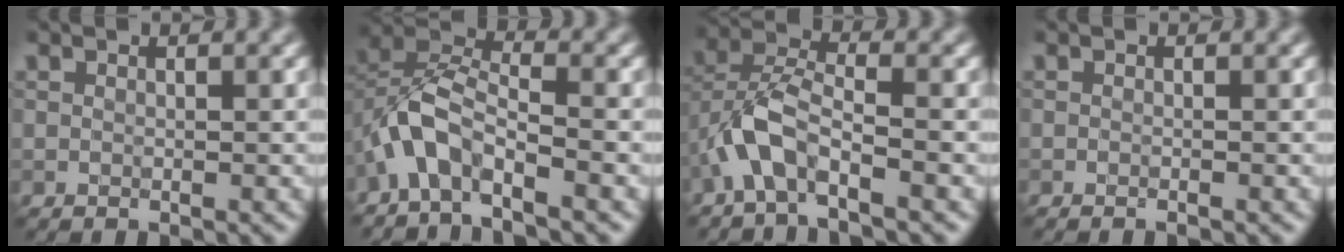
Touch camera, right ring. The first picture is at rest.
{"total": 4.9, "force": [-2.9, 2.0, 3.4], "torque": [-0.063, 0.011, -0.060]}
{"total": 4.7, "force": [-2.4, 1.9, 3.7], "torque": [-0.076, 0.013, -0.050]}
{"total": 0.5, "force": [-0.3, 0.1, 0.4], "torque": [-0.005, -0.005, -0.006]}